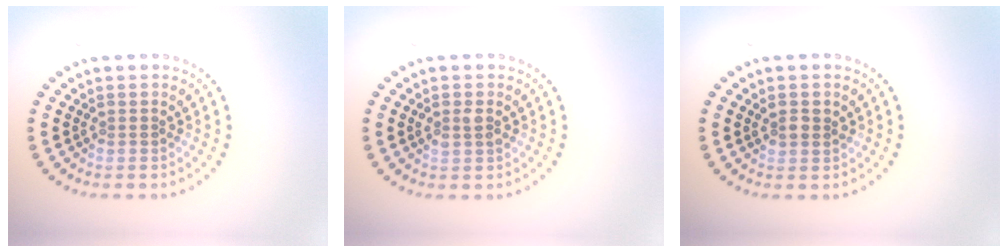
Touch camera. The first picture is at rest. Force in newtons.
{"total": 1.3, "press": 1.3, "slide": 0.4}
{"total": 1.5, "press": 1.4, "slide": 0.5}